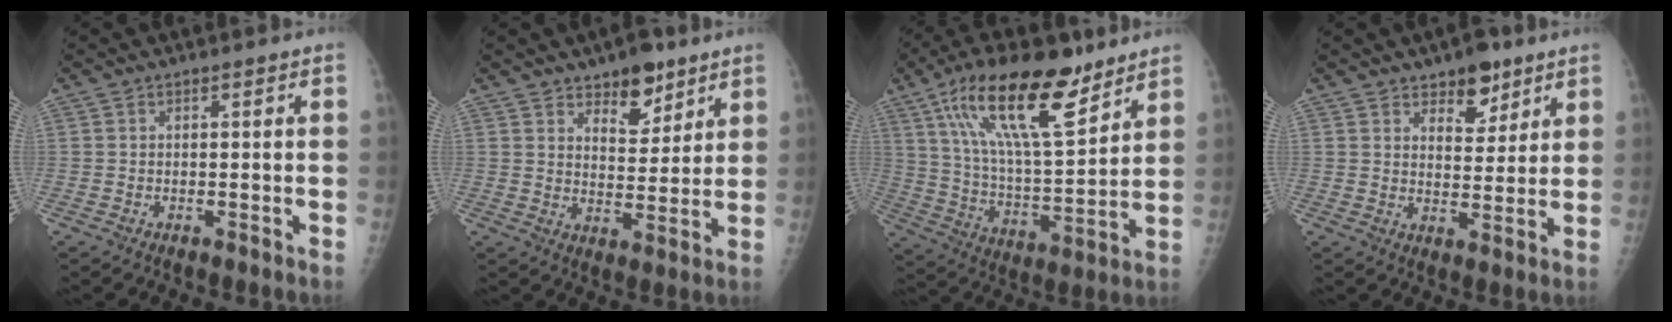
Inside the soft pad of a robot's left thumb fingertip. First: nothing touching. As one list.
[{"total": 8.8, "force": [6.0, 4.4, 4.7], "torque": [-0.038, -0.039, 0.094]}, {"total": 21.3, "force": [12.8, 7.6, 15.2], "torque": [-0.246, -0.047, 0.230]}, {"total": 7.5, "force": [5.0, 4.0, 3.9], "torque": [-0.025, -0.030, 0.076]}]